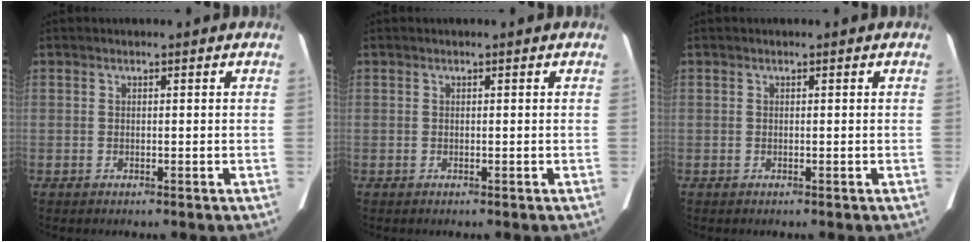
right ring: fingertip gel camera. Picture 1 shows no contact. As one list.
[{"total": 0.0}, {"total": 0.0}]